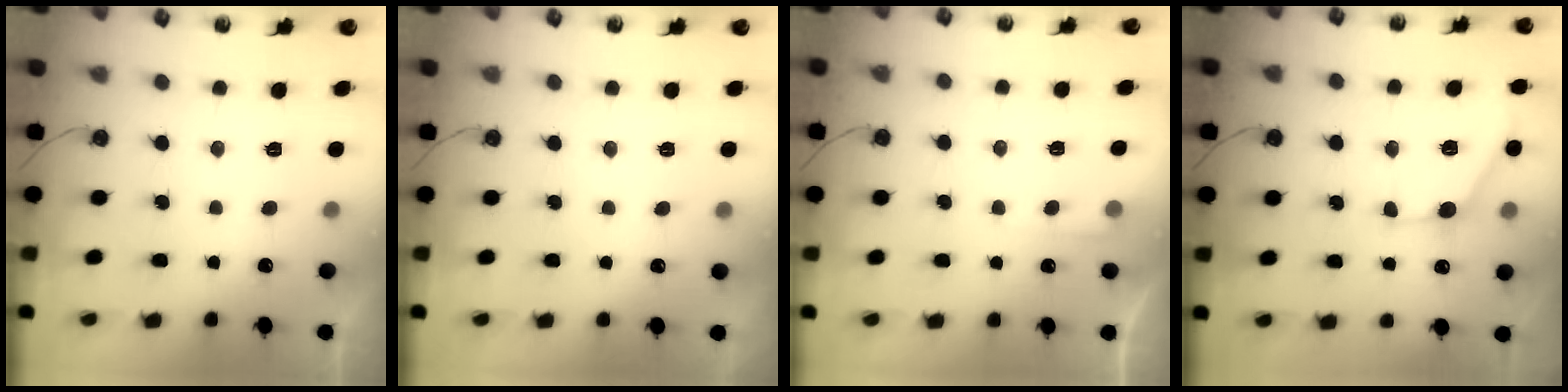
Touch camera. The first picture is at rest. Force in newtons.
{"total": 2.9, "press": 2.9, "slide": 0.4}
{"total": 3.8, "press": 3.8, "slide": 0.4}
{"total": 13.0, "press": 13.0, "slide": 0.9}